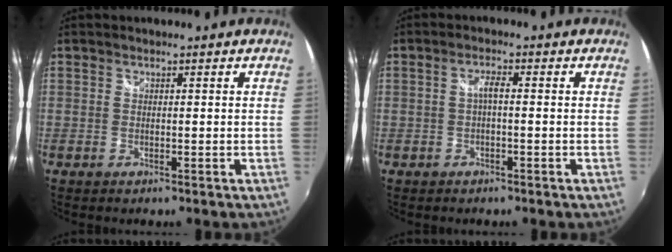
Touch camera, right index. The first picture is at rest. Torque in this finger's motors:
{"motor_torque": [0.59, 0.00, 0.31, 0.06]}